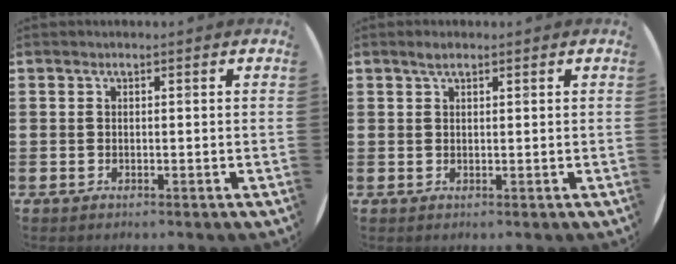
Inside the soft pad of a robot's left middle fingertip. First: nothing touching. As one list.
[{"total": 1.7, "force": [1.3, 0.6, 1.0], "torque": [-0.013, 0.002, 0.020]}]